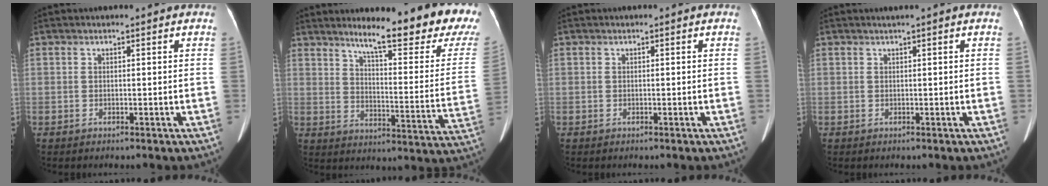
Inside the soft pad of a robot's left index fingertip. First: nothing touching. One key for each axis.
{"total": 20.4, "fx": 17.0, "fy": 1.2, "fz": 11.1, "tx": -0.146, "ty": -0.083, "tz": 0.210}
{"total": 0.0}
{"total": 0.6, "fx": 0.4, "fy": -0.2, "fz": 0.4, "tx": -0.015, "ty": -0.001, "tz": 0.014}